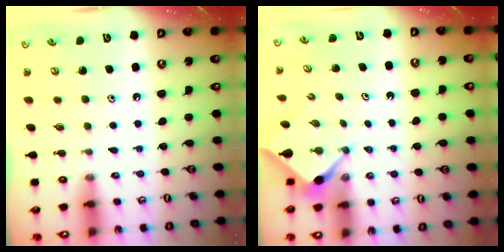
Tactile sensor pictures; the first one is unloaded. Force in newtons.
{"total": 3.0, "press": 3.0, "slide": 0.4}